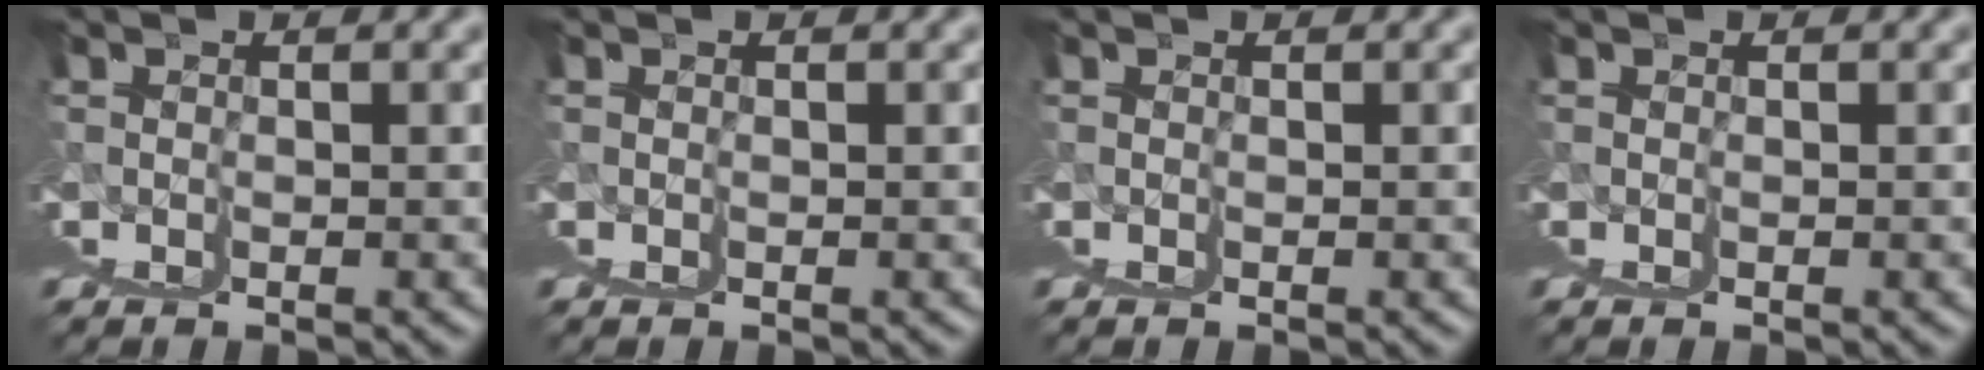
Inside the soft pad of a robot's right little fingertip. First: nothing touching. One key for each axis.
{"total": 0.0}
{"total": 0.0}
{"total": 0.0}